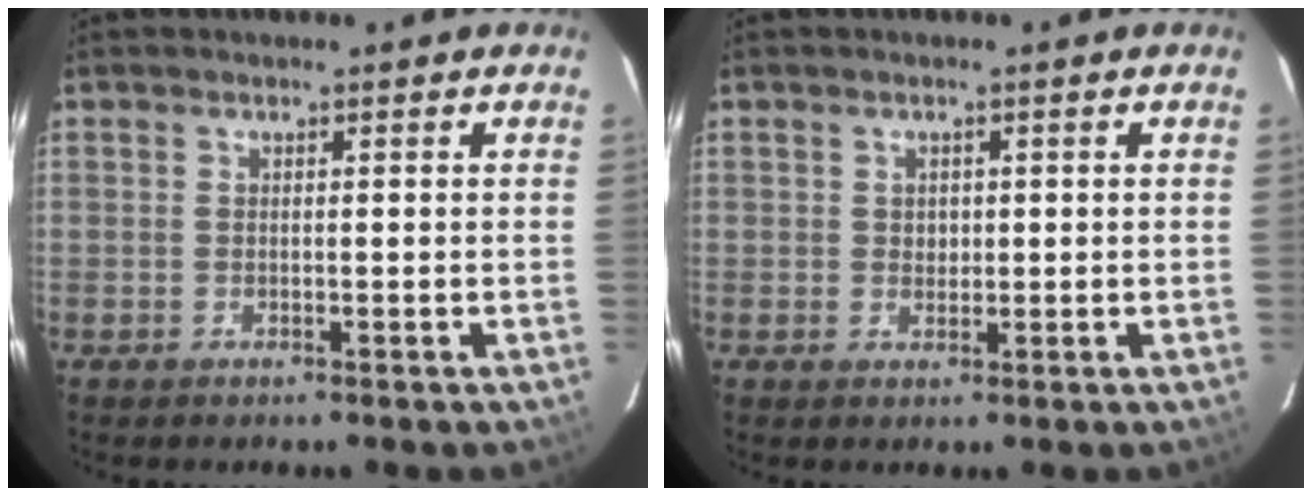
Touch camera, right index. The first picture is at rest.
{"total": 1.6, "force": [0.3, 1.5, 0.5], "torque": [-0.004, 0.004, 0.004]}